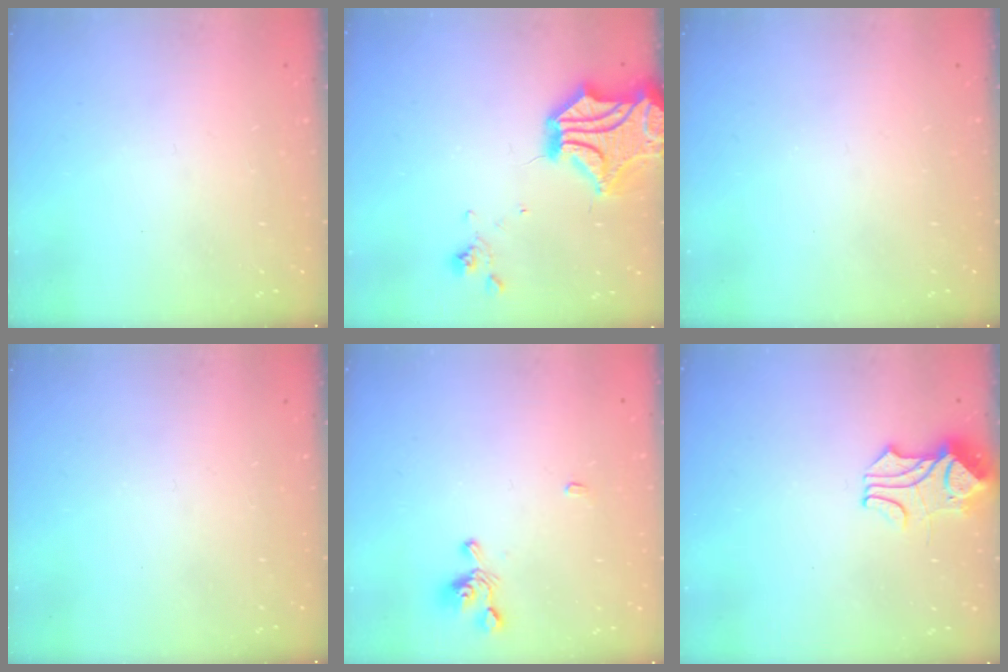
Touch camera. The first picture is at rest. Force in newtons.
{"total": 6.9, "press": 6.4, "slide": 2.7}
{"total": 0.0}
{"total": 0.0}
{"total": 2.3, "press": 2.3, "slide": 0.2}
{"total": 1.7, "press": 1.3, "slide": 1.1}